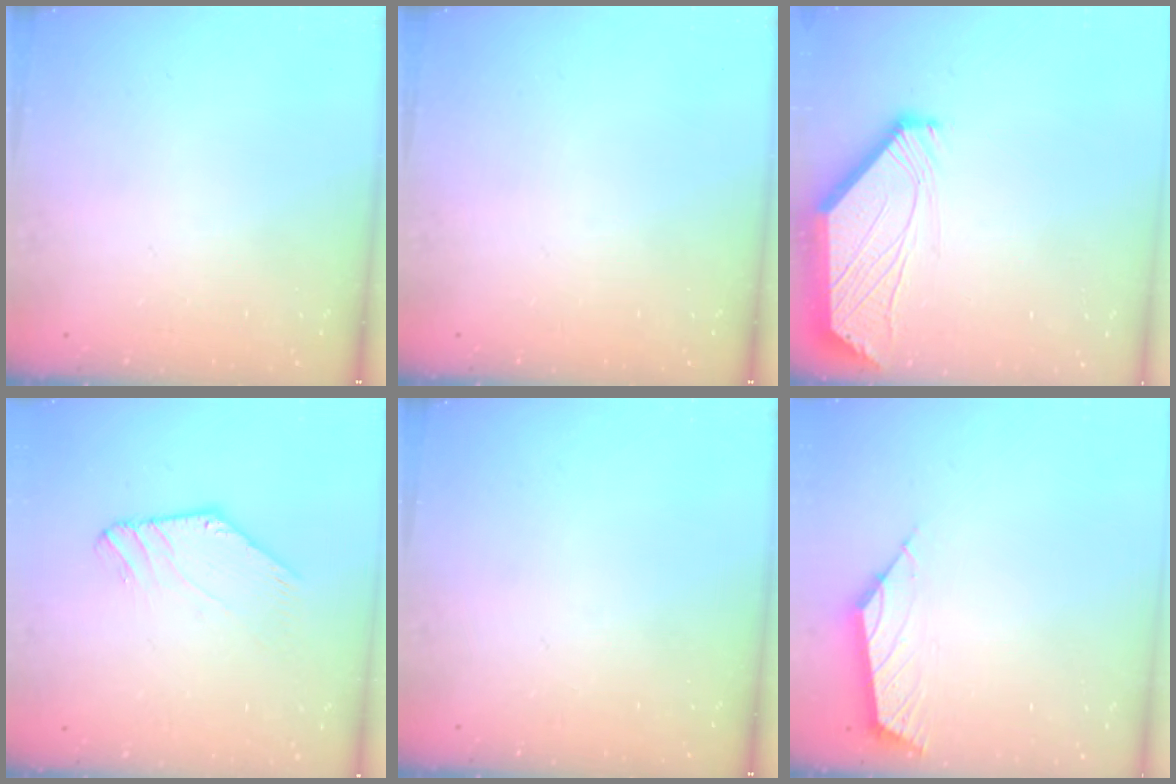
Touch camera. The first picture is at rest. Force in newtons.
{"total": 0.0}
{"total": 2.5, "press": 2.4, "slide": 0.6}
{"total": 1.0, "press": 1.0, "slide": 0.1}
{"total": 0.0}
{"total": 2.7, "press": 2.6, "slide": 0.7}